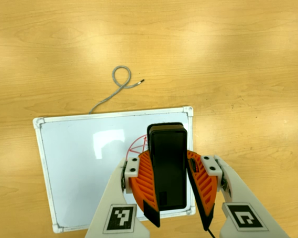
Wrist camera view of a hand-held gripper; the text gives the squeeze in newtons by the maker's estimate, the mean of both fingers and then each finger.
{"total": 9.0, "left": 9.3, "right": 8.6}